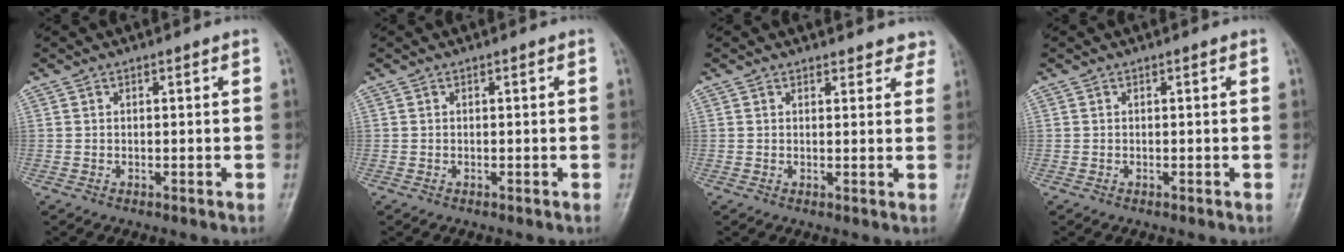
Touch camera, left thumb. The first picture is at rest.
{"total": 0.0}
{"total": 4.6, "force": [4.2, 1.8, 0.2], "torque": [0.038, -0.020, 0.029]}
{"total": 0.0}